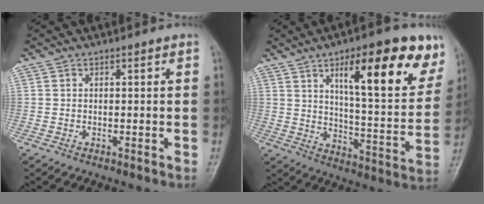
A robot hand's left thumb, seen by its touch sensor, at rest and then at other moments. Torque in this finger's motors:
{"motor_torque": [1.82, 1.23, 1.46, -1.31, 0.32]}